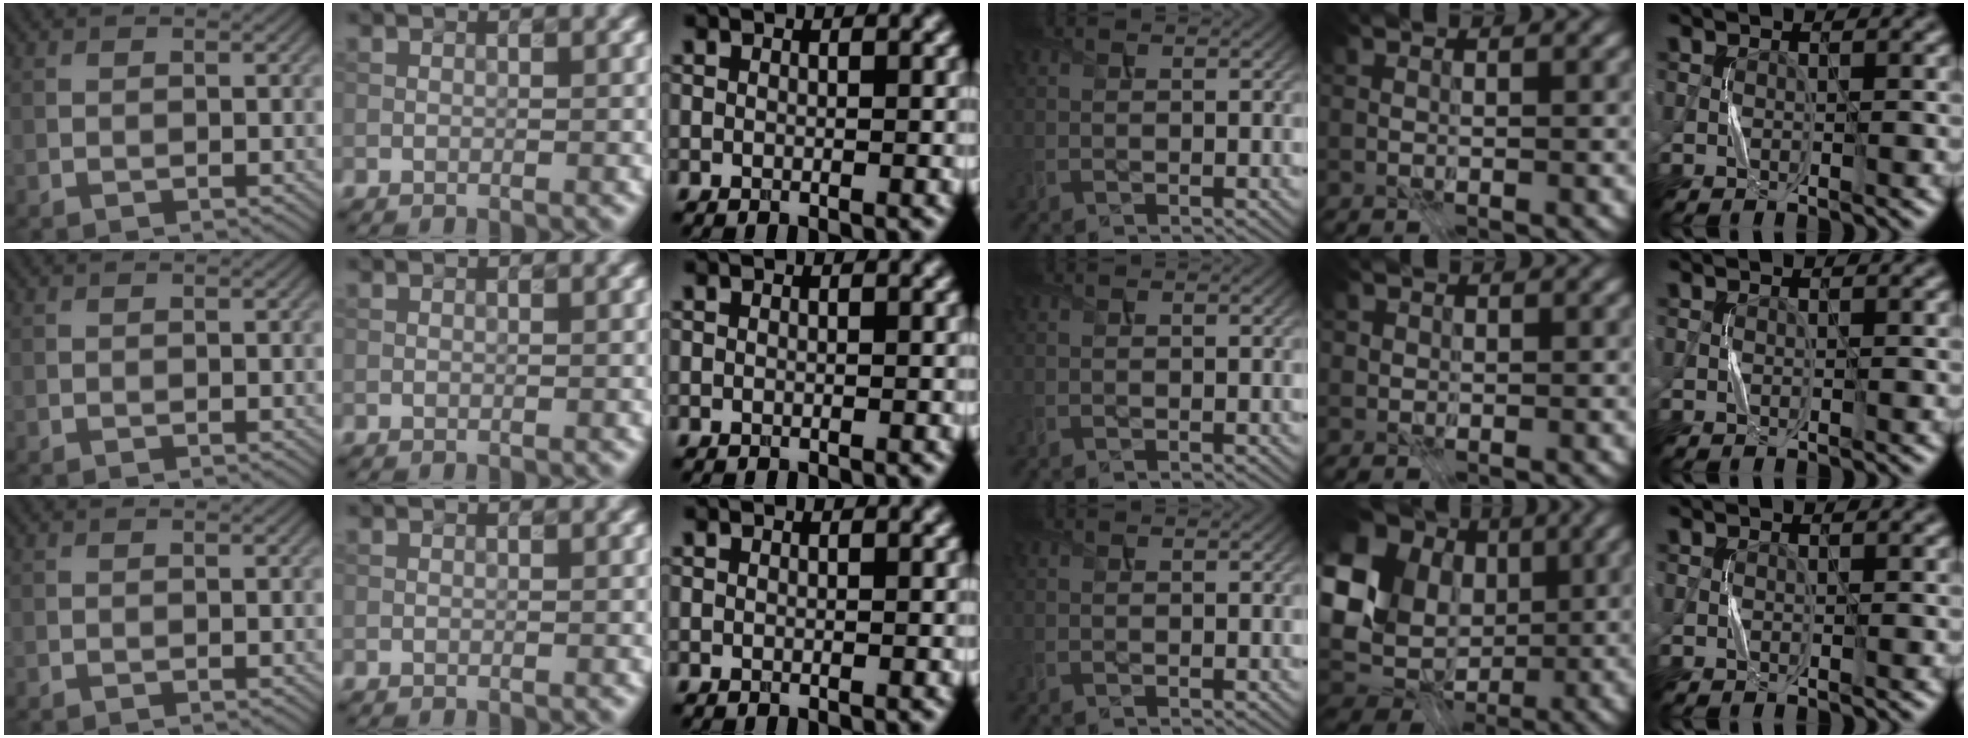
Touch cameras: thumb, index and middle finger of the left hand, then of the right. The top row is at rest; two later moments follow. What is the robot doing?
{"motion": "press", "object": "calculator"}